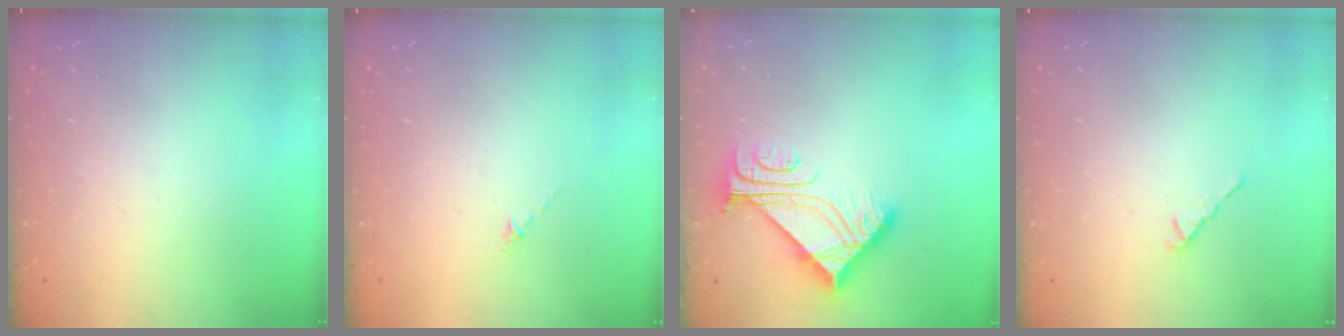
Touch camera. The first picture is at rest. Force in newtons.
{"total": 0.0}
{"total": 7.5, "press": 7.5, "slide": 0.5}
{"total": 3.1, "press": 3.0, "slide": 0.8}